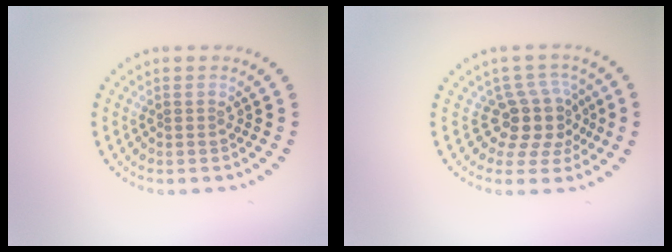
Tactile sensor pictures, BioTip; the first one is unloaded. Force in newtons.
{"total": 3.9, "press": 2.9, "slide": 2.6}